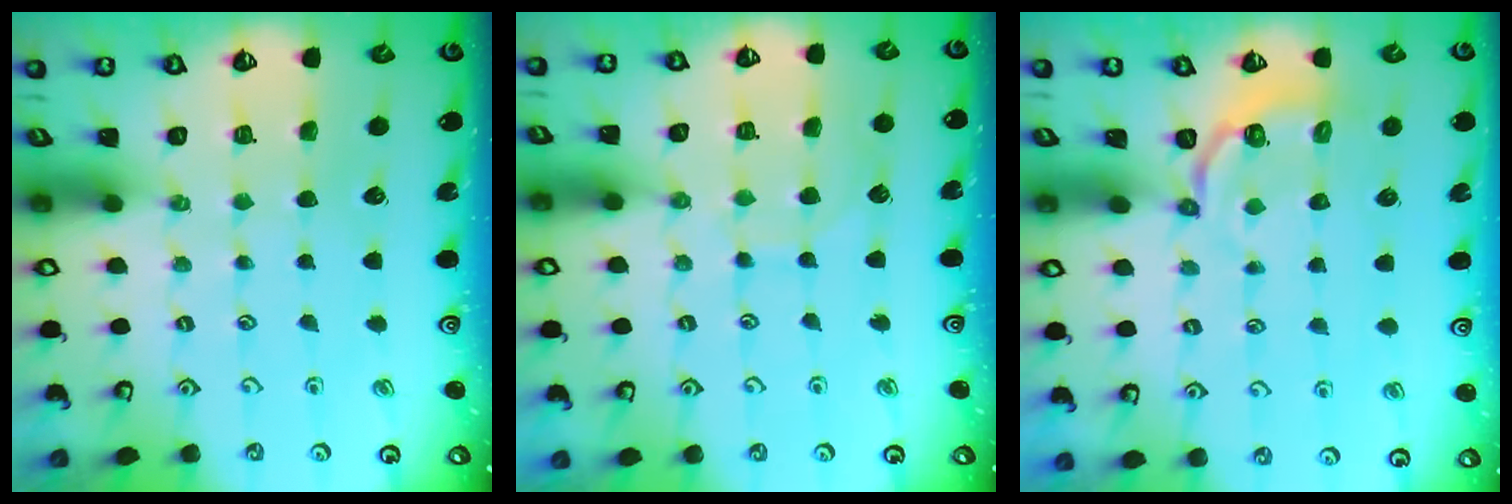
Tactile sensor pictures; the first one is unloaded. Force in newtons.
{"total": 6.2, "press": 6.1, "slide": 0.5}
{"total": 3.1, "press": 2.1, "slide": 2.3}